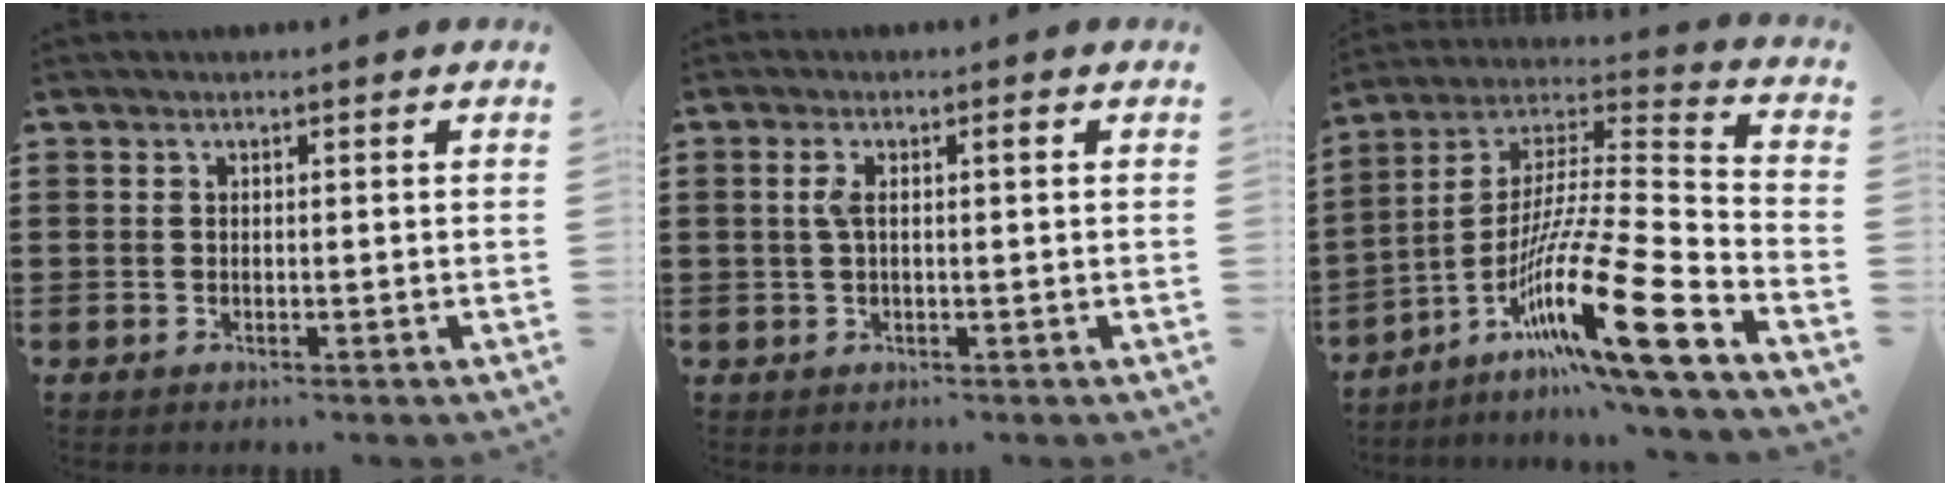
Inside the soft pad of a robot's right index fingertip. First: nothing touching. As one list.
[{"total": 2.7, "force": [0.3, 0.5, 2.6], "torque": [-0.057, -0.003, 0.000]}, {"total": 17.8, "force": [-10.0, 1.5, 14.7], "torque": [-0.270, -0.001, -0.181]}]